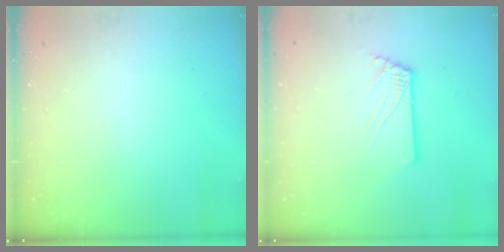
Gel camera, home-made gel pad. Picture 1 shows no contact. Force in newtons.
{"total": 3.2, "press": 3.2, "slide": 0.4}